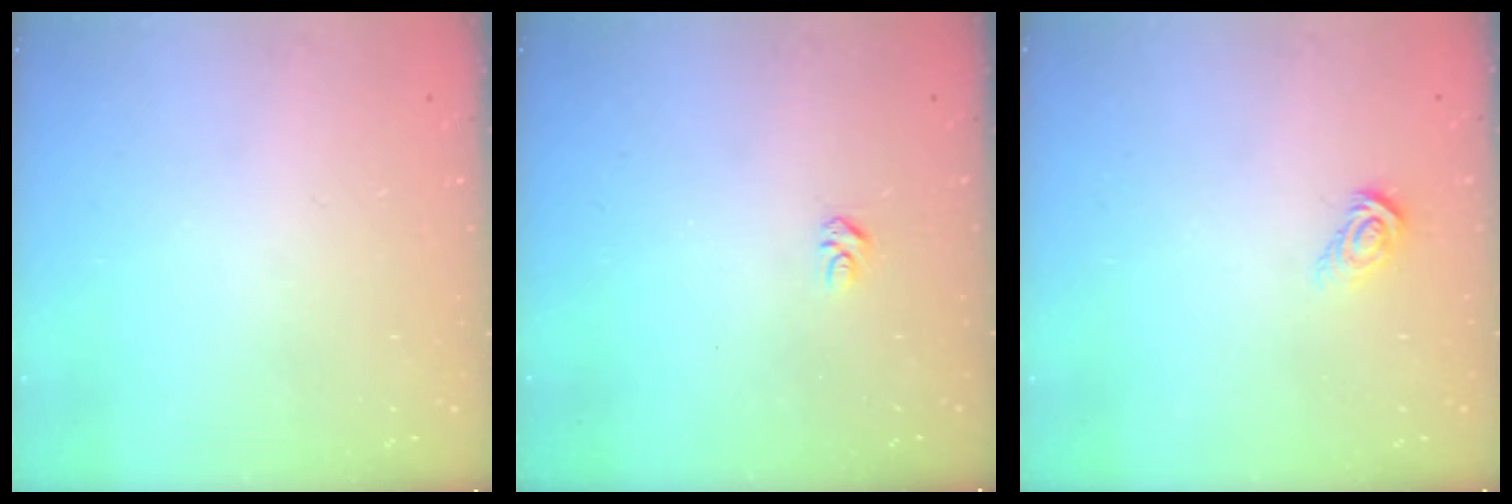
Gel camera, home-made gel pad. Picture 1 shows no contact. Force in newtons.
{"total": 2.8, "press": 2.8, "slide": 0.4}
{"total": 5.7, "press": 5.7, "slide": 0.1}